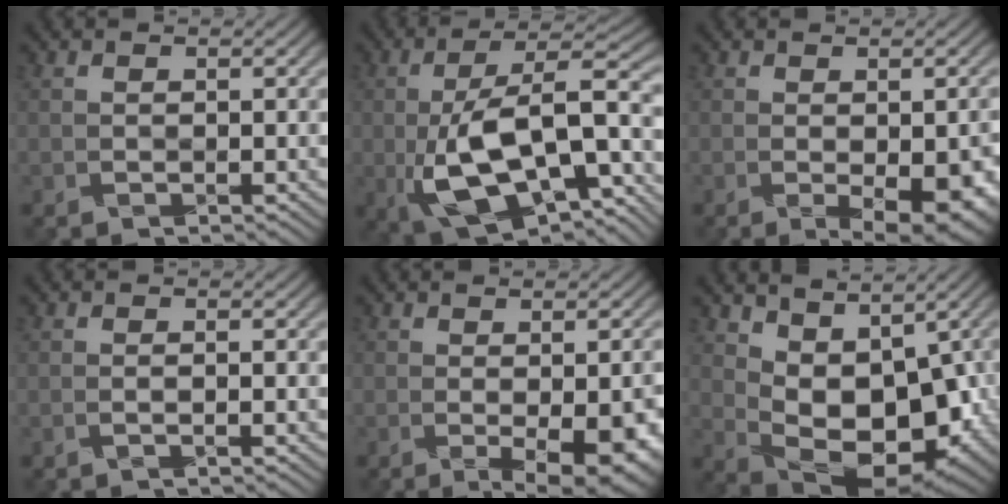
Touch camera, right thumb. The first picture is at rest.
{"total": 15.5, "force": [-4.1, 6.5, 13.4], "torque": [-0.231, 0.012, -0.076]}
{"total": 7.5, "force": [-2.5, 2.9, 6.4], "torque": [-0.082, -0.012, -0.019]}
{"total": 0.7, "force": [-0.5, -0.2, 0.4], "torque": [-0.005, 0.004, -0.015]}
{"total": 7.7, "force": [-2.5, 2.3, 6.9], "torque": [-0.087, -0.005, -0.024]}
{"total": 10.0, "force": [1.7, 6.0, 7.8], "torque": [-0.139, -0.016, 0.038]}